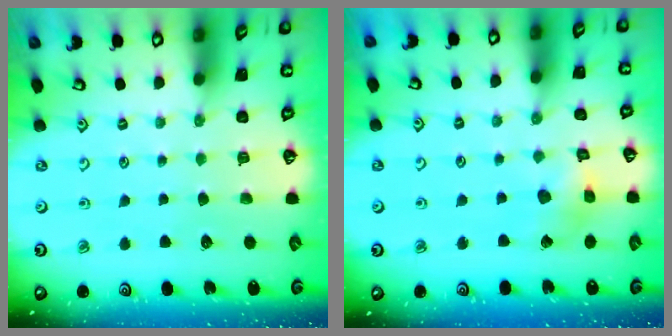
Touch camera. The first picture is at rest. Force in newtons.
{"total": 6.3, "press": 6.3, "slide": 0.5}